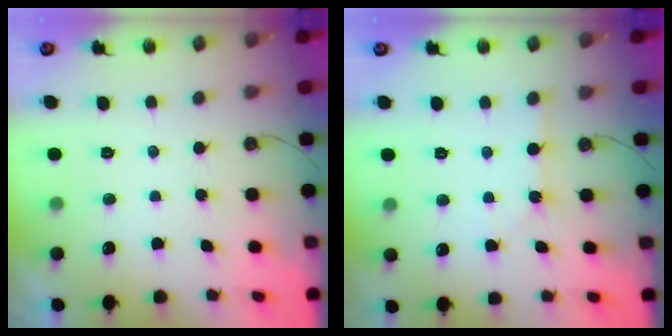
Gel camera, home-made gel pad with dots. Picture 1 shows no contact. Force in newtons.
{"total": 1.2, "press": 1.2, "slide": 0.2}